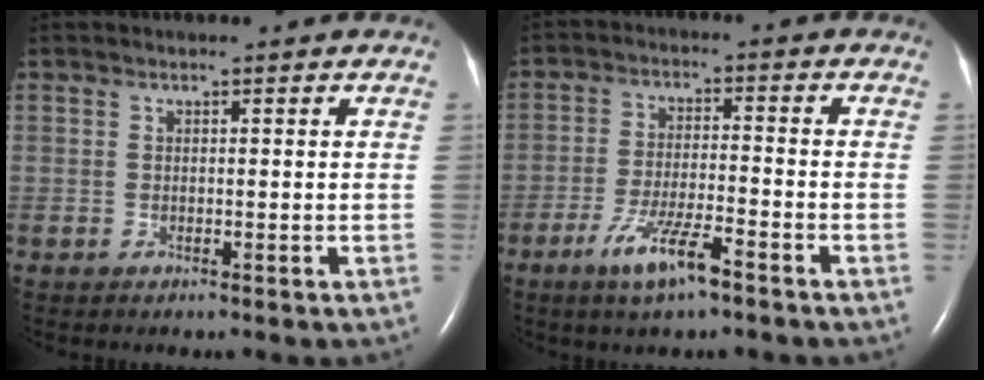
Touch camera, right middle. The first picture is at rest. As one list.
[{"total": 7.3, "force": [-4.7, 0.8, 5.6], "torque": [-0.115, -0.010, -0.083]}]